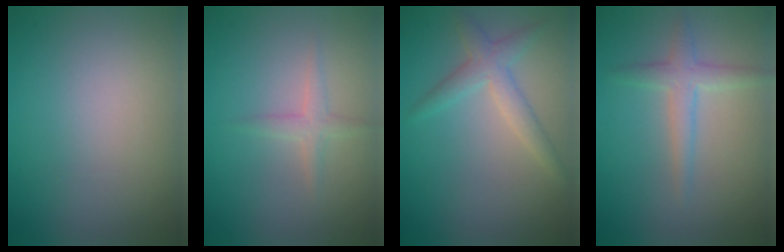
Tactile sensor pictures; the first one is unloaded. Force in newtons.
{"total": 1.4, "press": 1.4, "slide": 0.1}
{"total": 2.5, "press": 2.5, "slide": 0.0}
{"total": 2.4, "press": 2.4, "slide": 0.2}